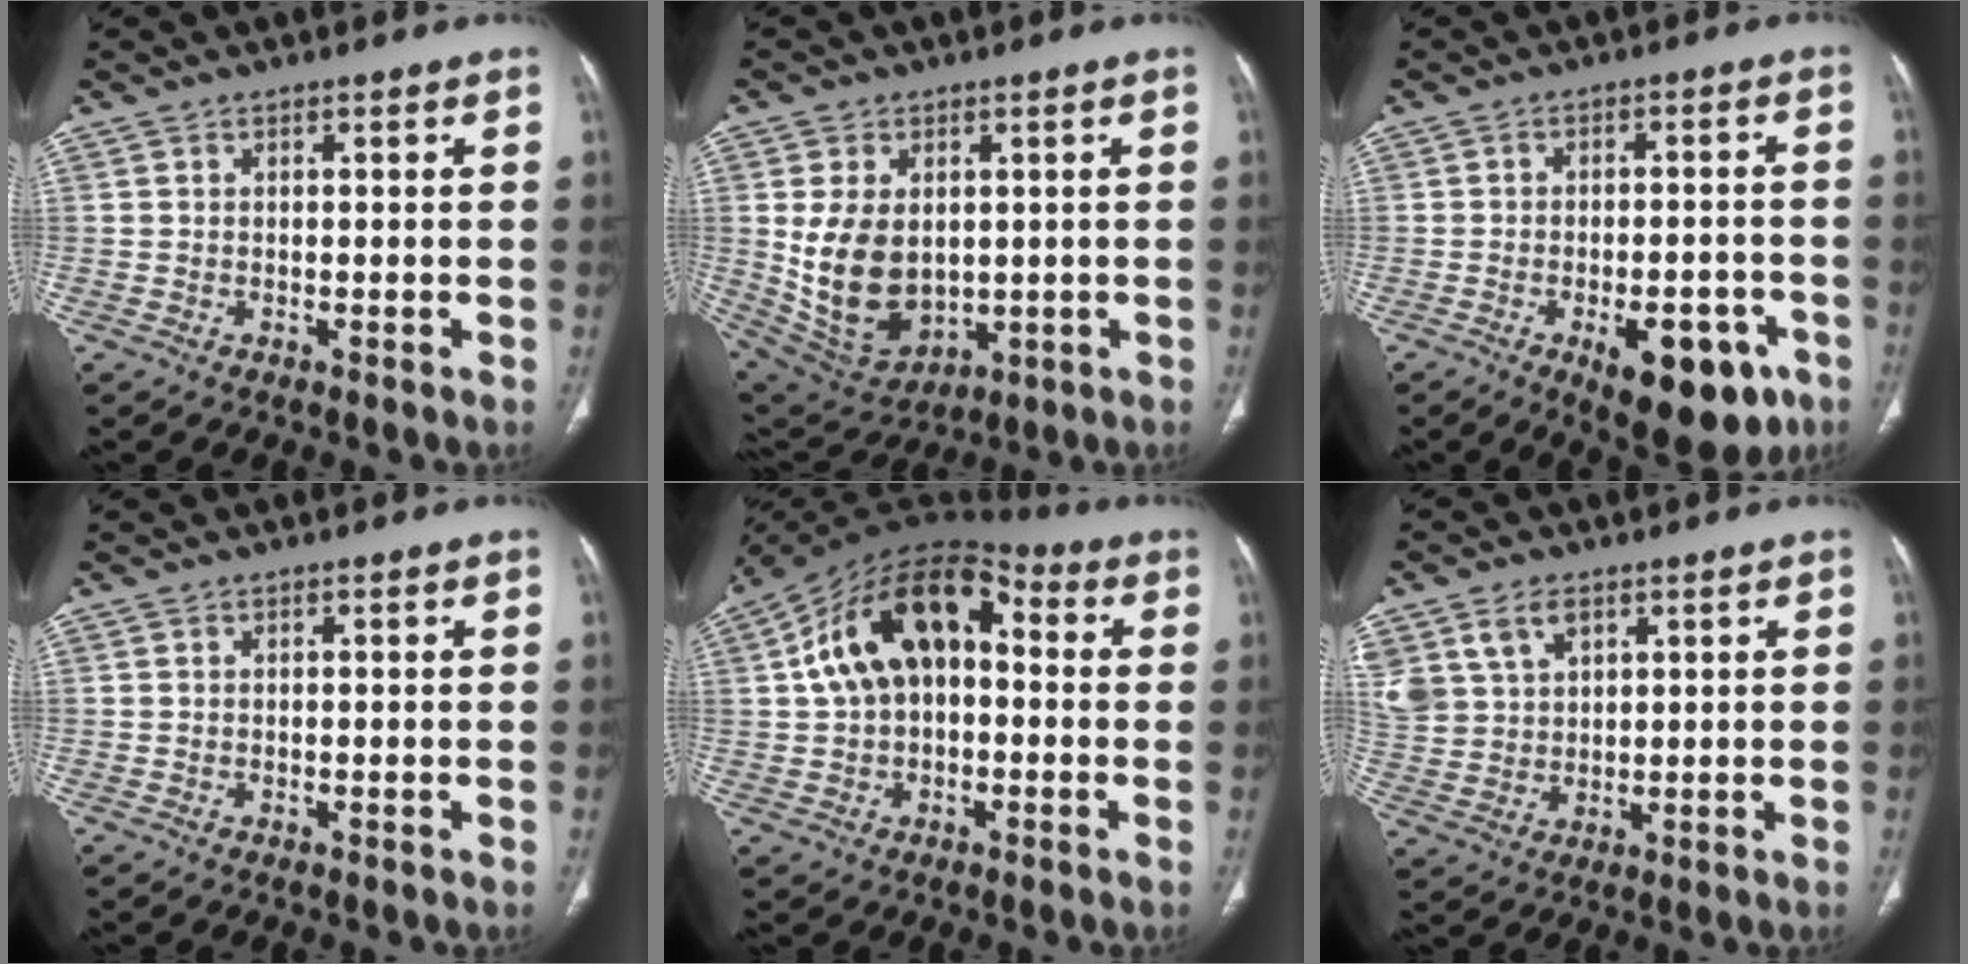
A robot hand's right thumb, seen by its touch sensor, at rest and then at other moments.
{"total": 14.0, "force": [0.7, 9.7, 10.0], "torque": [-0.165, -0.010, 0.045]}
{"total": 14.2, "force": [-6.8, 6.6, 10.5], "torque": [-0.111, 0.024, -0.082]}
{"total": 0.0}
{"total": 17.0, "force": [2.0, 10.7, 13.1], "torque": [-0.210, 0.046, 0.023]}
{"total": 9.6, "force": [4.9, 6.6, 4.9], "torque": [-0.091, -0.006, 0.111]}